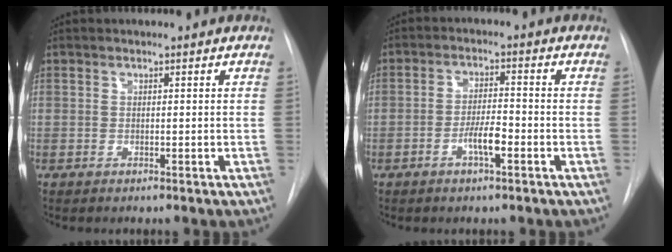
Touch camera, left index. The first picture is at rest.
{"total": 4.1, "force": [-1.8, 0.8, 3.6], "torque": [-0.066, 0.002, -0.035]}